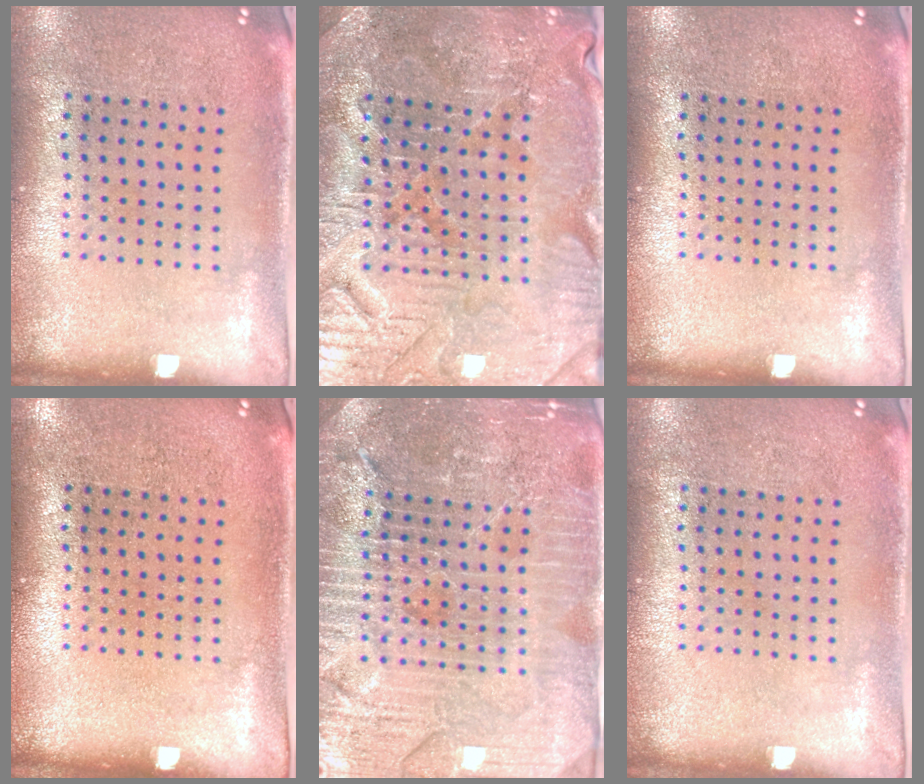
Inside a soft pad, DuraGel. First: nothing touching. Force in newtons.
{"total": 3.8, "press": 3.7, "slide": 0.5}
{"total": 0.0}
{"total": 0.0}
{"total": 5.0, "press": 4.6, "slide": 1.9}
{"total": 0.0}